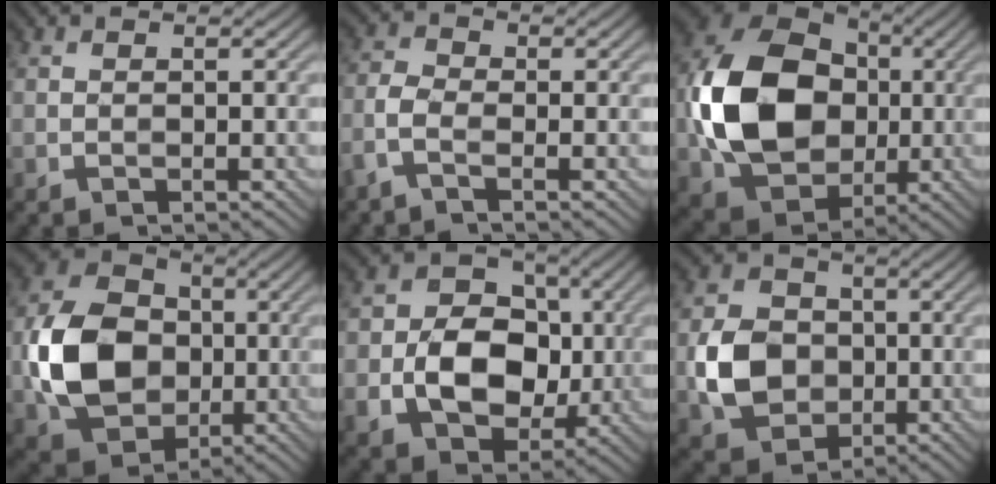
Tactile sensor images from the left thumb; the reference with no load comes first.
{"total": 3.2, "force": [-1.7, 1.4, 2.4], "torque": [-0.066, 0.007, -0.048]}
{"total": 15.6, "force": [-0.6, 12.2, 9.8], "torque": [-0.219, 0.004, -0.009]}
{"total": 12.4, "force": [-1.3, 9.9, 7.4], "torque": [-0.173, 0.007, -0.026]}
{"total": 10.7, "force": [-1.6, 8.2, 6.6], "torque": [-0.127, -0.006, -0.037]}
{"total": 8.5, "force": [-1.2, 7.1, 4.6], "torque": [-0.112, -0.003, -0.028]}